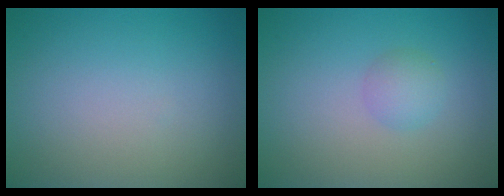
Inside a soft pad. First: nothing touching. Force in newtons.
{"total": 1.7, "press": 1.7, "slide": 0.0}